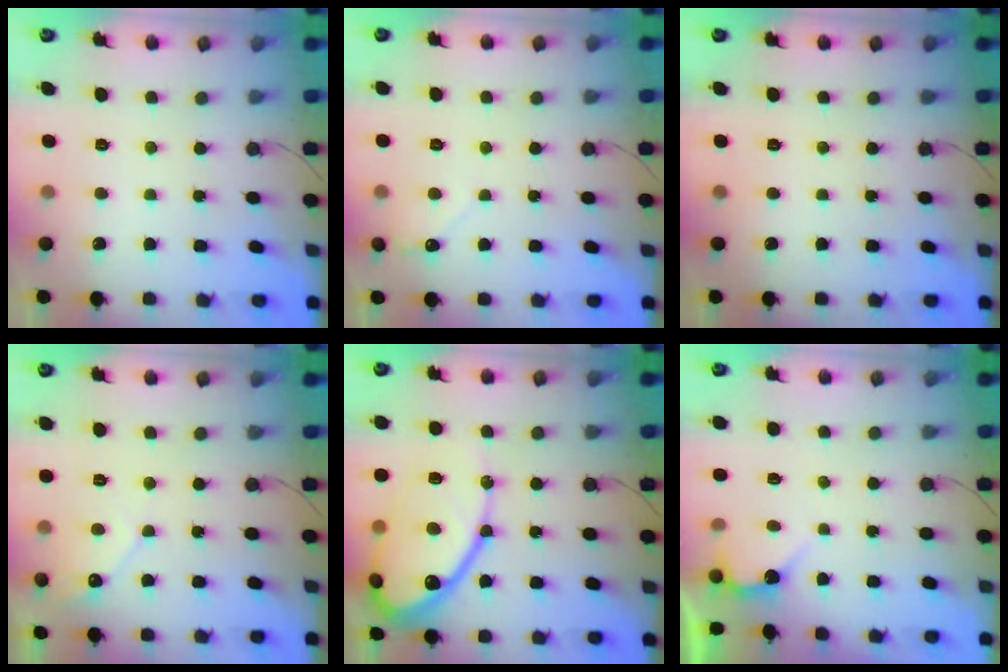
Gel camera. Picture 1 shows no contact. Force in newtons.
{"total": 2.7, "press": 2.7, "slide": 0.2}
{"total": 0.0}
{"total": 4.6, "press": 4.6, "slide": 0.3}
{"total": 19.0, "press": 18.9, "slide": 1.8}
{"total": 2.8, "press": 2.8, "slide": 0.2}